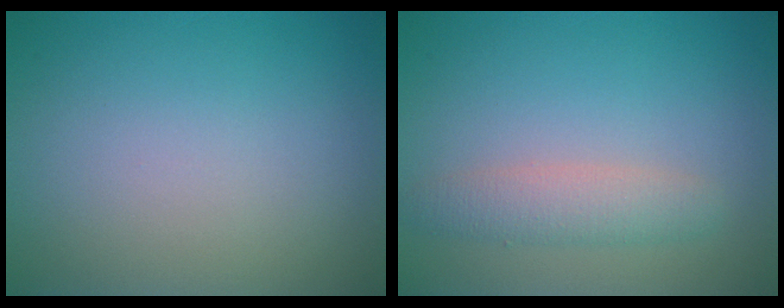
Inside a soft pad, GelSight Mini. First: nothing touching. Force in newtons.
{"total": 2.6, "press": 2.6, "slide": 0.1}